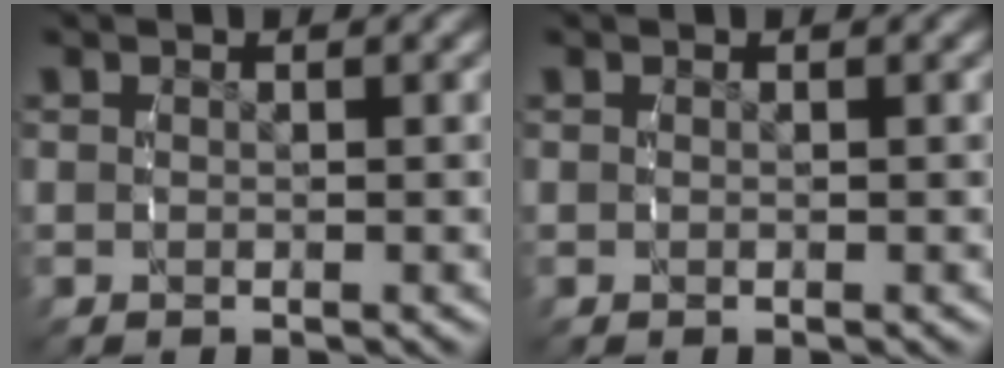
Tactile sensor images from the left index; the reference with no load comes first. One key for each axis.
{"total": 0.0}